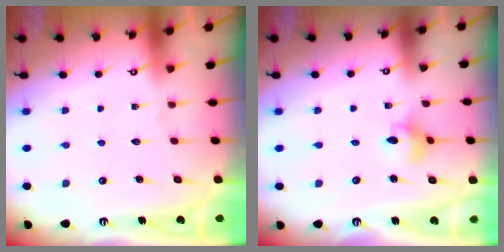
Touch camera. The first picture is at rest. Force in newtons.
{"total": 4.4, "press": 4.4, "slide": 0.1}